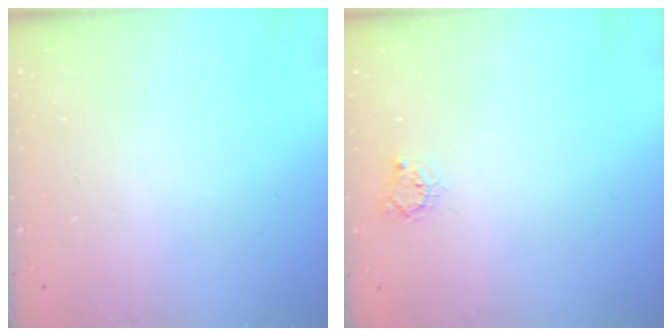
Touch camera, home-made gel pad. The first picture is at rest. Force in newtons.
{"total": 3.3, "press": 3.3, "slide": 0.4}